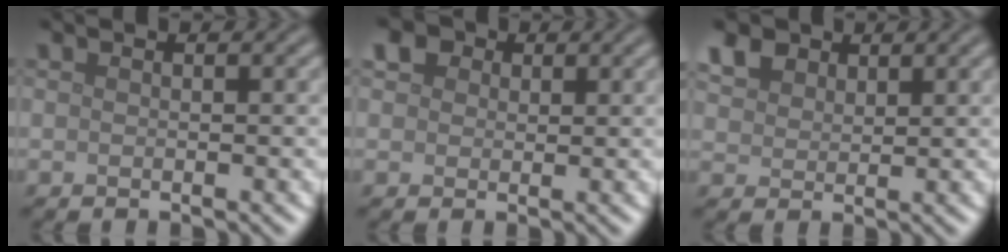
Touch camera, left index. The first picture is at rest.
{"total": 5.1, "force": [2.5, 3.6, 2.5], "torque": [-0.053, 0.021, 0.018]}
{"total": 3.4, "force": [2.2, 2.3, 1.3], "torque": [-0.043, 0.002, 0.044]}